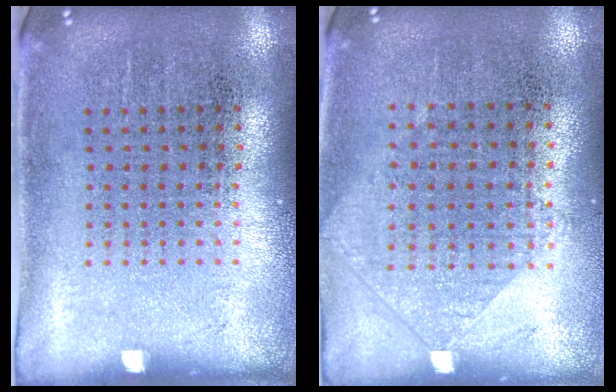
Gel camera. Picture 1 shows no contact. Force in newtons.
{"total": 0.9, "press": 0.9, "slide": 0.3}